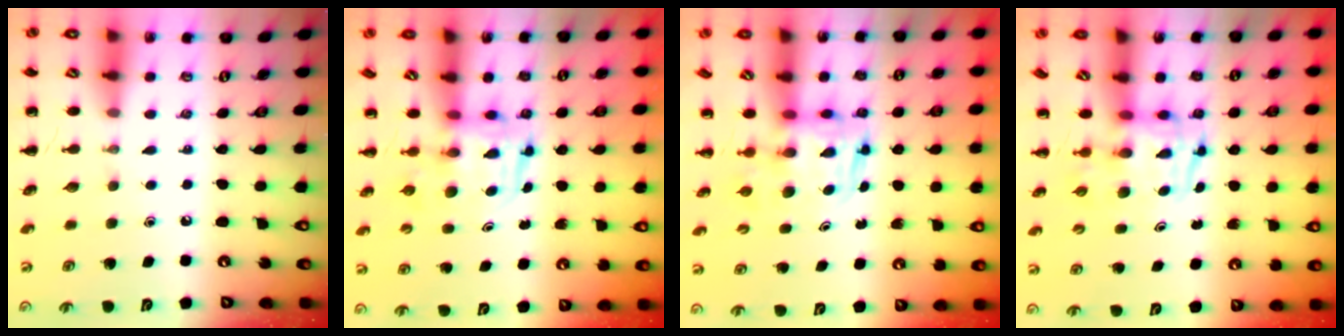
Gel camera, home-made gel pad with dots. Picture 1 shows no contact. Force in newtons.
{"total": 3.2, "press": 3.1, "slide": 0.5}
{"total": 2.8, "press": 2.8, "slide": 0.2}
{"total": 3.3, "press": 3.3, "slide": 0.6}